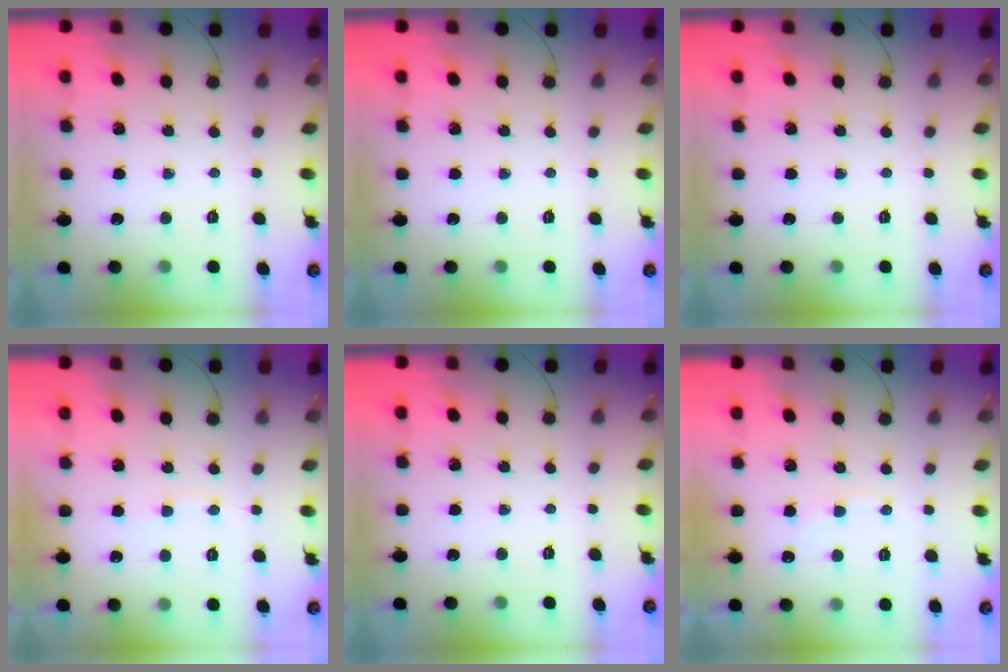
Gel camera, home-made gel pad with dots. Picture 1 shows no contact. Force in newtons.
{"total": 0.0}
{"total": 0.0}
{"total": 4.2, "press": 4.2, "slide": 0.7}
{"total": 0.0}
{"total": 5.9, "press": 5.8, "slide": 1.1}